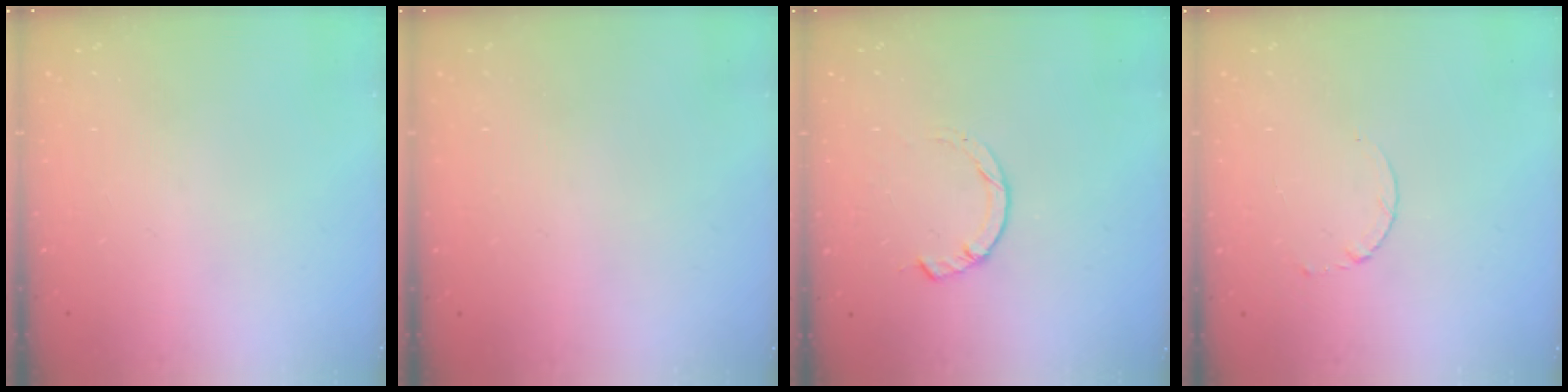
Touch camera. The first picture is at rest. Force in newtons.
{"total": 2.4, "press": 2.4, "slide": 0.2}
{"total": 4.0, "press": 3.9, "slide": 0.7}
{"total": 2.6, "press": 2.6, "slide": 0.3}